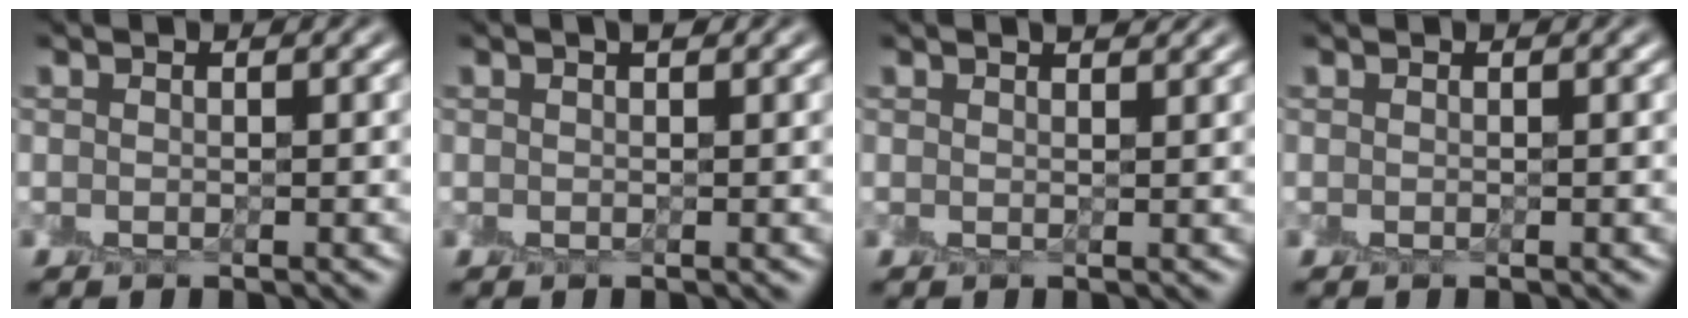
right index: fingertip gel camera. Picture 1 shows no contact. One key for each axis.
{"total": 0.7, "fx": 0.3, "fy": 0.2, "fz": 0.6, "tx": -0.006, "ty": 0.006, "tz": 0.003}
{"total": 1.2, "fx": 0.7, "fy": 0.4, "fz": 0.8, "tx": -0.011, "ty": 0.007, "tz": 0.006}
{"total": 0.0}